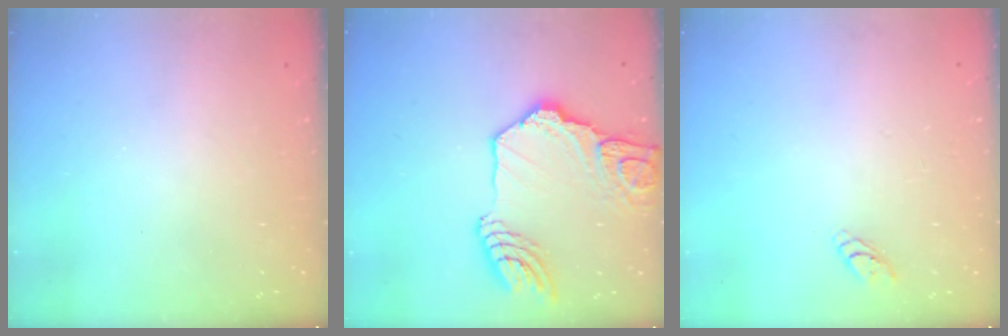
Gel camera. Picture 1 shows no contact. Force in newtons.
{"total": 20.0, "press": 19.8, "slide": 2.6}
{"total": 2.8, "press": 2.8, "slide": 0.3}